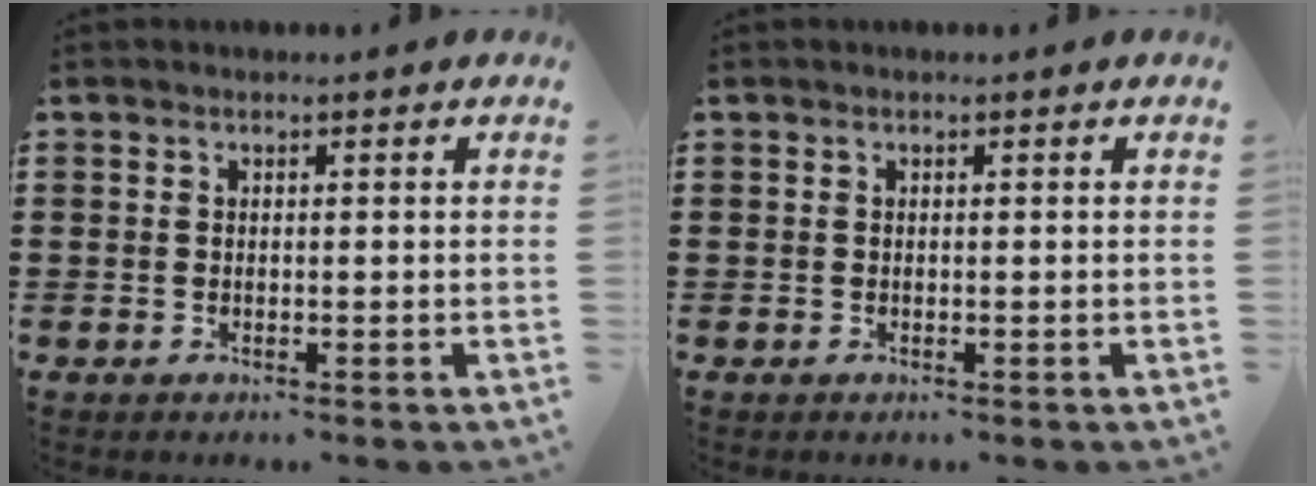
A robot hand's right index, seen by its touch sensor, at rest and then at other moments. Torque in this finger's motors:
{"motor_torque": [-0.86, 1.27, 0.00, 0.00]}